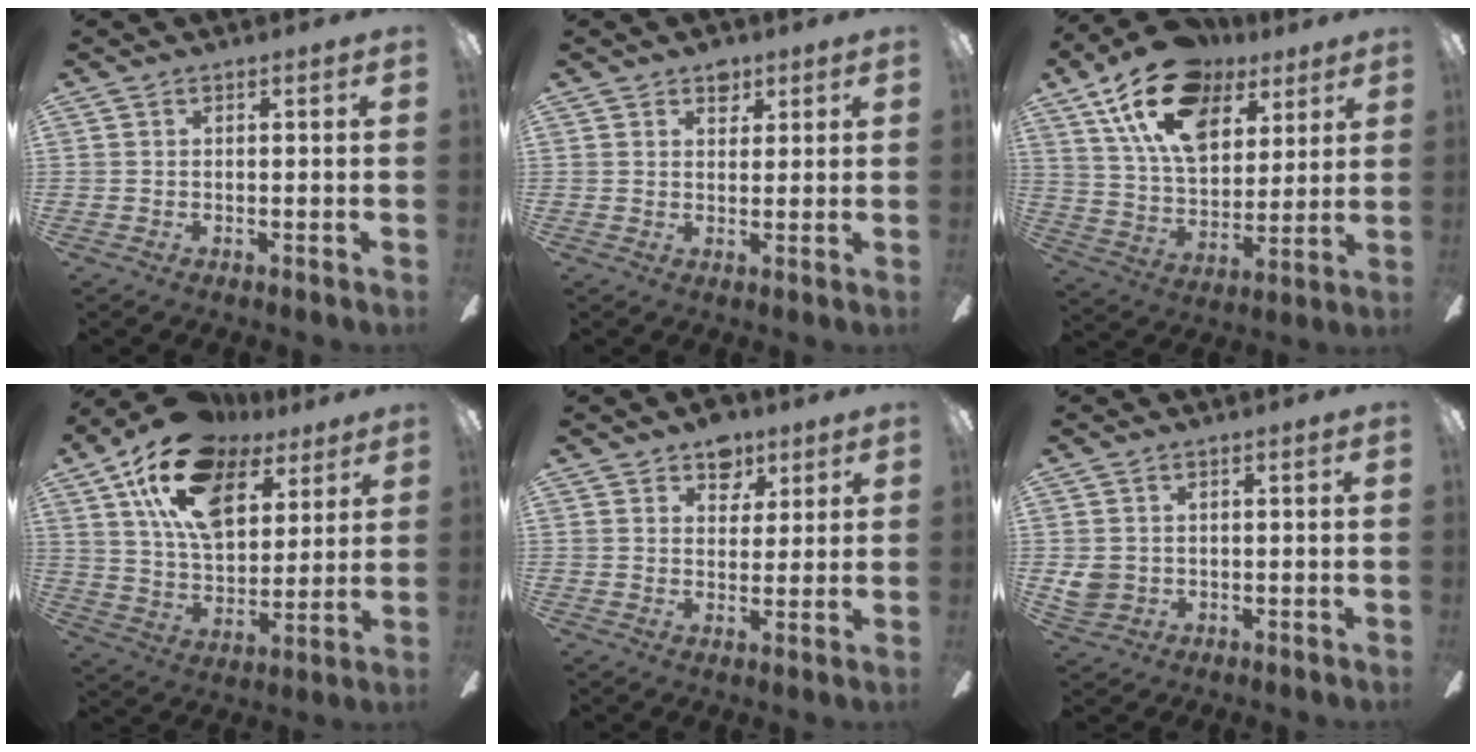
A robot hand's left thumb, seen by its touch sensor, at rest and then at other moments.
{"total": 3.7, "force": [2.6, 2.3, 1.2], "torque": [-0.007, -0.008, 0.044]}
{"total": 20.2, "force": [11.7, 11.5, 11.8], "torque": [-0.209, -0.043, 0.211]}
{"total": 19.9, "force": [11.5, 11.0, 12.0], "torque": [-0.227, -0.046, 0.205]}
{"total": 6.5, "force": [4.4, 4.4, 1.9], "torque": [-0.016, -0.015, 0.075]}
{"total": 3.6, "force": [0.6, 3.3, 1.3], "torque": [-0.019, 0.005, 0.015]}